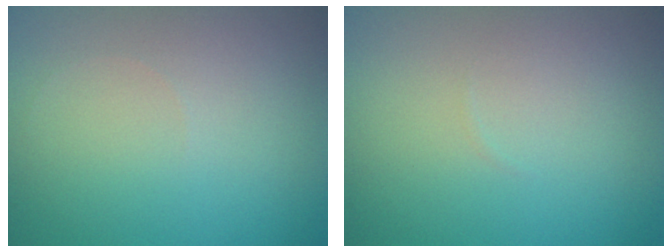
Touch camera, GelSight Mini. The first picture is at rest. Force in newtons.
{"total": 0.0}